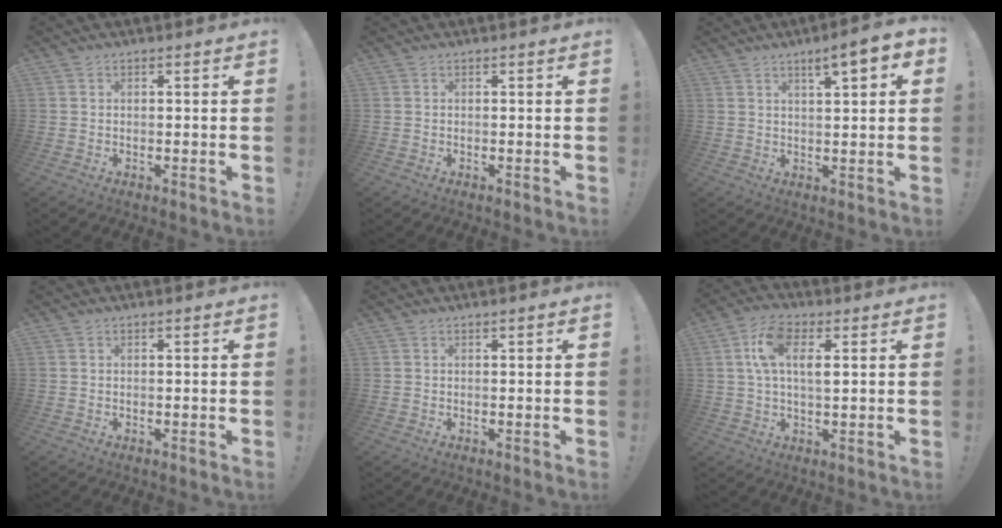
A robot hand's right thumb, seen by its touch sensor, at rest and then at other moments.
{"total": 0.0}
{"total": 6.7, "force": [3.8, 1.1, 5.4], "torque": [-0.070, -0.025, 0.058]}
{"total": 0.0}
{"total": 0.7, "force": [0.3, -0.1, 0.6], "torque": [-0.005, -0.002, 0.002]}
{"total": 10.0, "force": [2.9, 4.8, 8.2], "torque": [-0.150, -0.003, 0.050]}